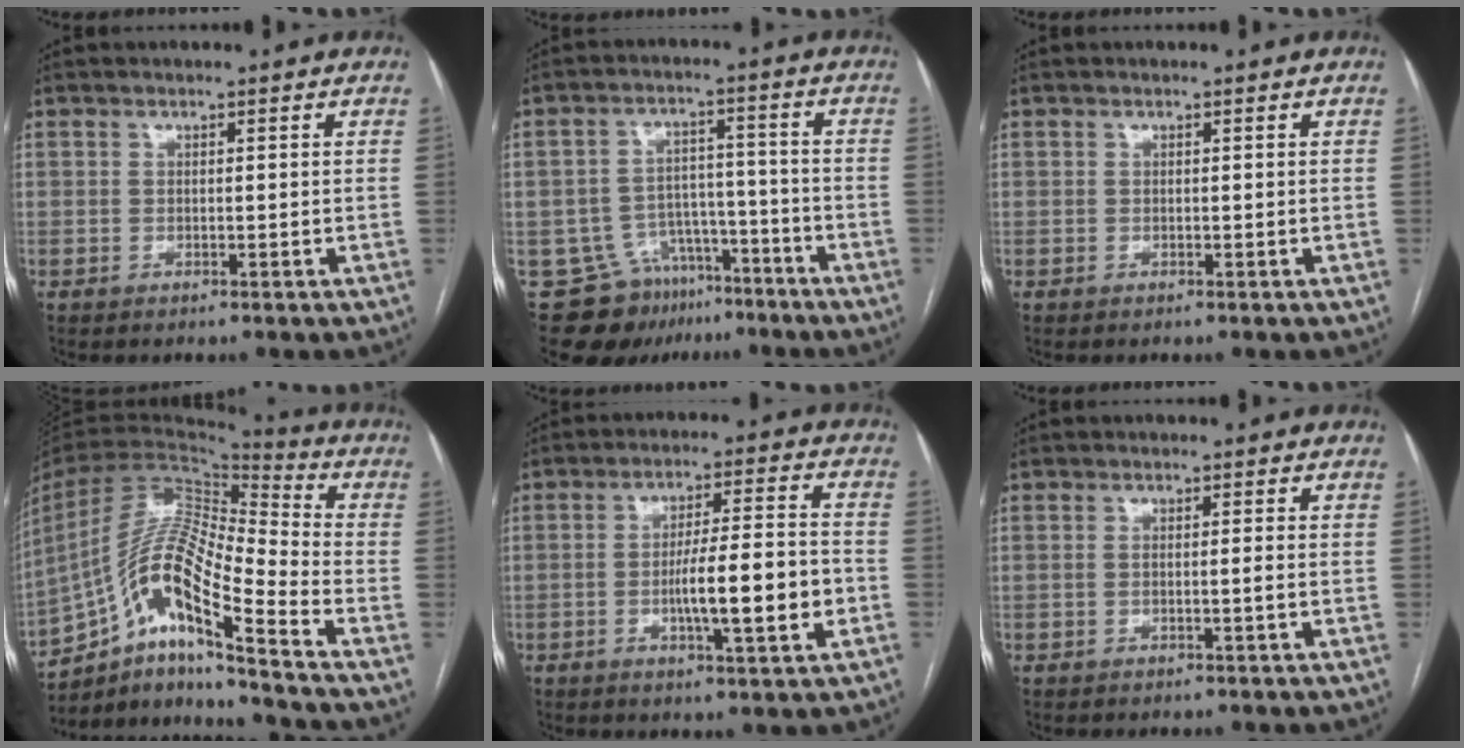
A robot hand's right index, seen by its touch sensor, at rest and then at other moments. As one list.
[{"total": 10.4, "force": [-7.2, 7.3, 1.9], "torque": [-0.026, 0.043, -0.106]}, {"total": 0.0}, {"total": 16.5, "force": [-9.6, 1.4, 13.3], "torque": [-0.260, 0.007, -0.172]}, {"total": 10.8, "force": [-2.6, 1.0, 10.4], "torque": [-0.168, 0.006, -0.041]}, {"total": 1.0, "force": [-0.3, -0.2, 0.9], "torque": [-0.016, 0.000, -0.004]}]